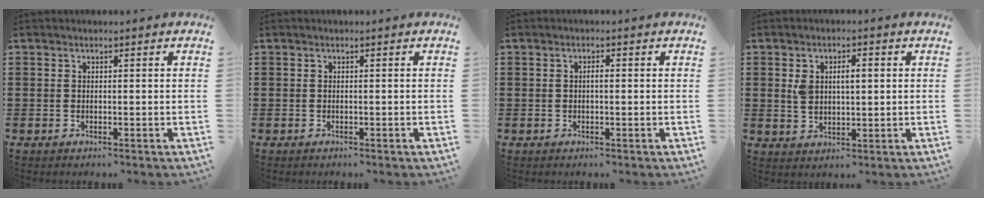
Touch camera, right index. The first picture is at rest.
{"total": 0.0}
{"total": 1.2, "force": [-0.1, 0.3, 1.1], "torque": [-0.022, -0.001, -0.001]}
{"total": 3.9, "force": [0.7, 2.0, 3.3], "torque": [-0.069, 0.012, 0.010]}